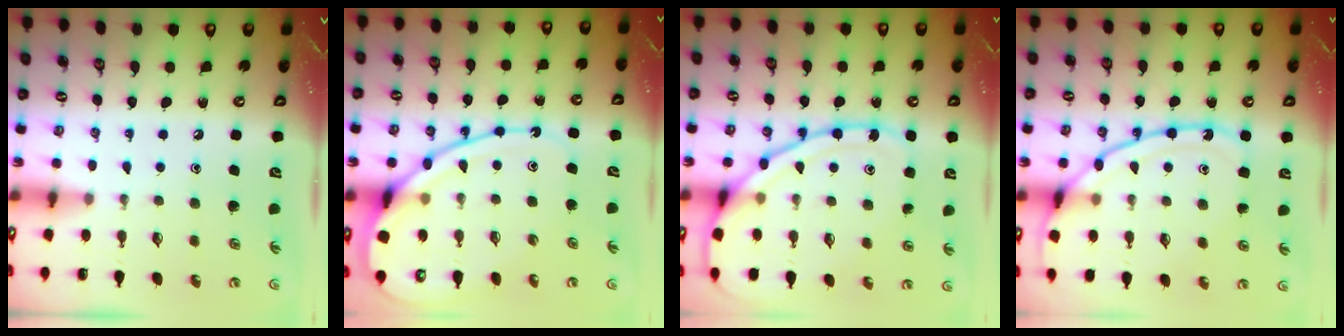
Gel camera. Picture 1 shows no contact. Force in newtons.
{"total": 15.8, "press": 15.7, "slide": 1.5}
{"total": 16.2, "press": 16.2, "slide": 1.4}
{"total": 15.7, "press": 15.7, "slide": 1.3}